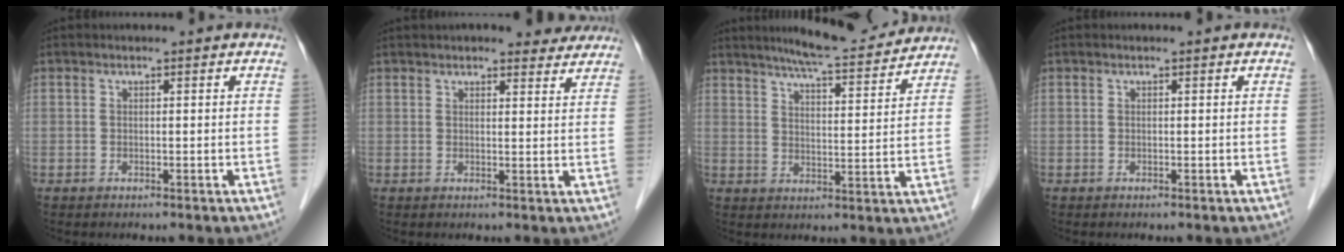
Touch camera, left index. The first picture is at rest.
{"total": 7.0, "force": [6.3, 1.8, 2.5], "torque": [-0.025, 0.012, 0.070]}
{"total": 12.6, "force": [11.5, 1.0, 4.9], "torque": [-0.075, 0.003, 0.159]}
{"total": 0.0}